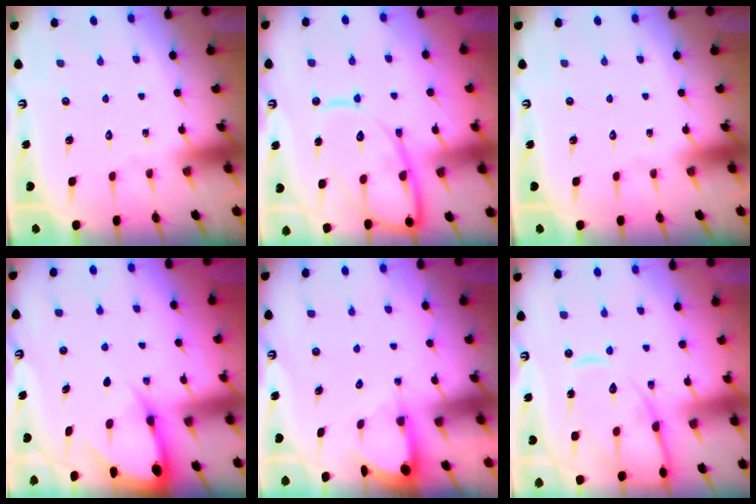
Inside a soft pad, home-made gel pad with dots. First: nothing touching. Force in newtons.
{"total": 15.5, "press": 15.5, "slide": 1.6}
{"total": 0.0}
{"total": 5.2, "press": 5.1, "slide": 0.6}
{"total": 3.6, "press": 3.6, "slide": 0.4}
{"total": 12.2, "press": 12.2, "slide": 0.8}